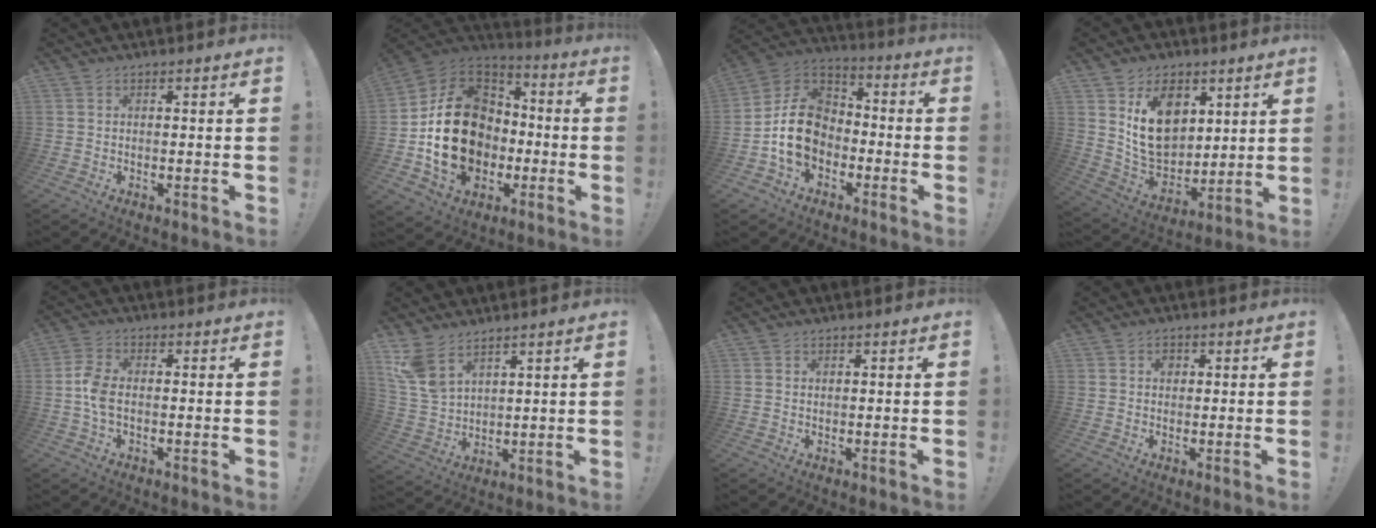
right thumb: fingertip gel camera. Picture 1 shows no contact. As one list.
[{"total": 25.1, "force": [-3.3, 19.4, 15.6], "torque": [-0.268, 0.031, -0.025]}, {"total": 15.7, "force": [-4.1, 12.3, 9.0], "torque": [-0.156, 0.038, -0.062]}, {"total": 16.6, "force": [6.6, 12.2, 9.2], "torque": [-0.142, -0.038, 0.126]}, {"total": 6.7, "force": [-1.1, 3.6, 5.5], "torque": [-0.132, 0.005, -0.019]}, {"total": 9.0, "force": [6.6, 4.2, 4.5], "torque": [-0.101, -0.035, 0.131]}, {"total": 0.8, "force": [0.7, 0.4, 0.1], "torque": [0.004, -0.003, 0.012]}, {"total": 1.9, "force": [0.5, 1.6, 0.8], "torque": [-0.007, 0.002, 0.006]}]